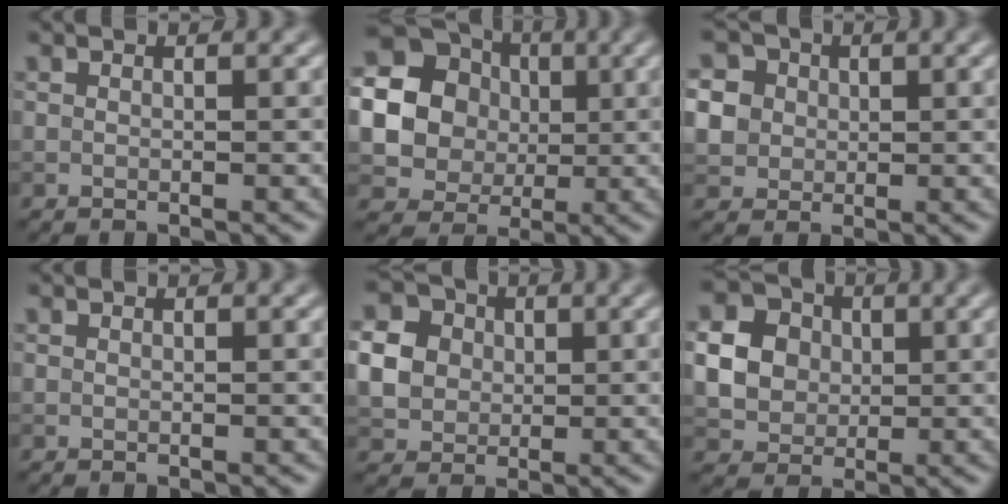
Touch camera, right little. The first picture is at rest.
{"total": 21.6, "force": [3.1, 20.2, 6.7], "torque": [-0.189, -0.005, 0.022]}
{"total": 6.6, "force": [1.7, 5.8, 2.7], "torque": [-0.063, 0.027, 0.019]}
{"total": 0.0}
{"total": 5.2, "force": [0.5, 4.6, 2.4], "torque": [-0.062, 0.012, 0.008]}
{"total": 5.6, "force": [0.4, 4.9, 2.6], "torque": [-0.061, 0.005, 0.004]}